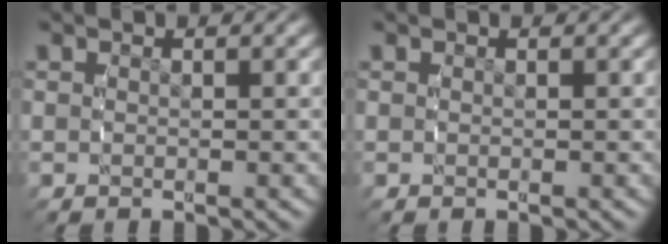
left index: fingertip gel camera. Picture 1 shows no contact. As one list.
[{"total": 0.0}]